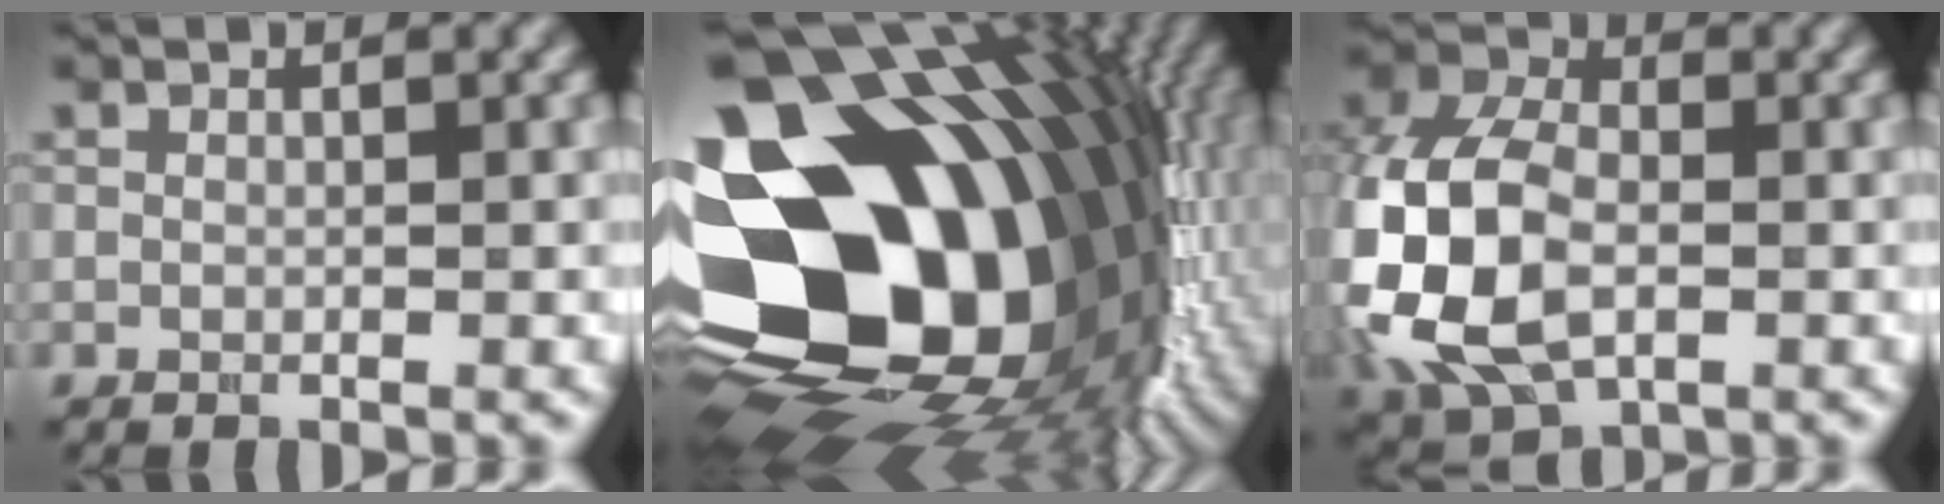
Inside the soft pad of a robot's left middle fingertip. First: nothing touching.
{"total": 23.0, "force": [-1.0, 17.1, 15.3], "torque": [-0.256, -0.024, -0.031]}
{"total": 11.0, "force": [-2.0, 7.7, 7.6], "torque": [-0.183, -0.013, -0.048]}